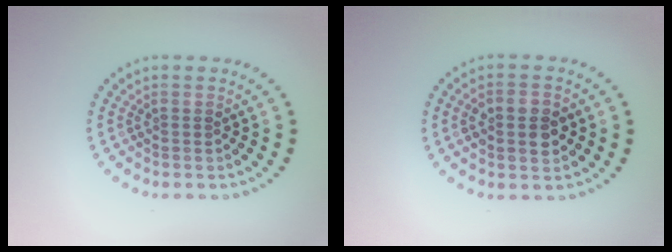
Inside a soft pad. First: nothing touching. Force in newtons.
{"total": 3.8, "press": 3.8, "slide": 0.2}